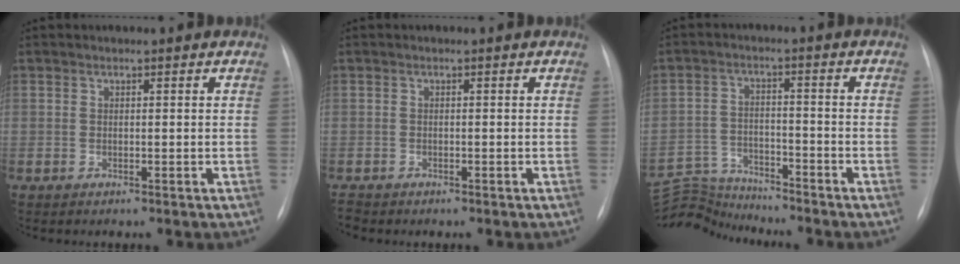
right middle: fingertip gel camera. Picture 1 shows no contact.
{"total": 1.6, "force": [-1.4, 0.8, 0.4], "torque": [-0.011, -0.002, -0.021]}
{"total": 8.2, "force": [-8.2, 0.3, -0.5], "torque": [-0.002, 0.007, -0.151]}